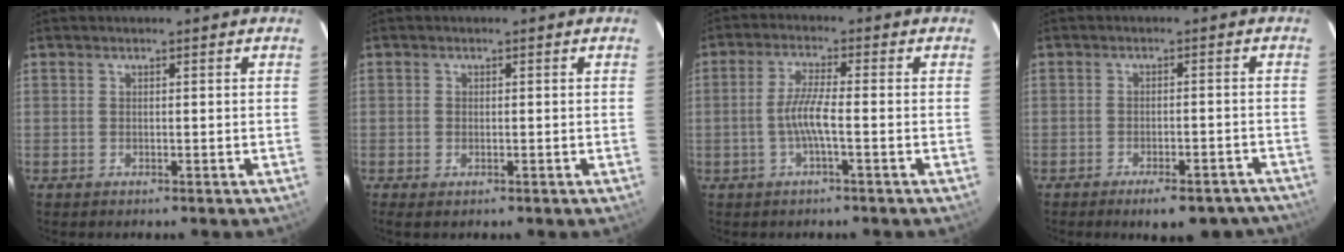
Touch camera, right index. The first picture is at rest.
{"total": 1.0, "force": [-0.4, 0.7, 0.6], "torque": [-0.013, -0.002, -0.008]}
{"total": 4.9, "force": [-1.5, 0.0, 4.7], "torque": [-0.098, 0.002, -0.029]}
{"total": 11.5, "force": [-9.6, 3.8, 5.0], "torque": [-0.082, 0.006, -0.112]}